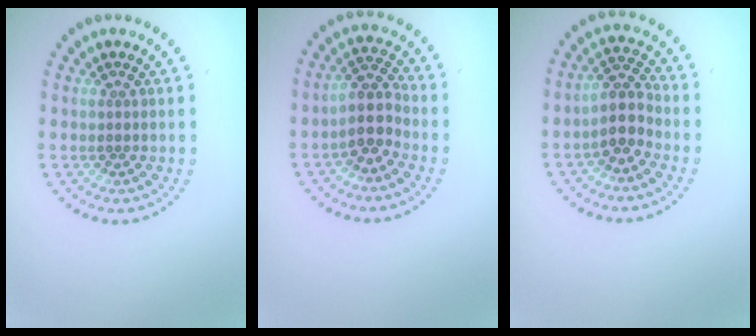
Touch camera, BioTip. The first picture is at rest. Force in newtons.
{"total": 2.9, "press": 2.3, "slide": 1.7}
{"total": 2.7, "press": 2.2, "slide": 1.6}